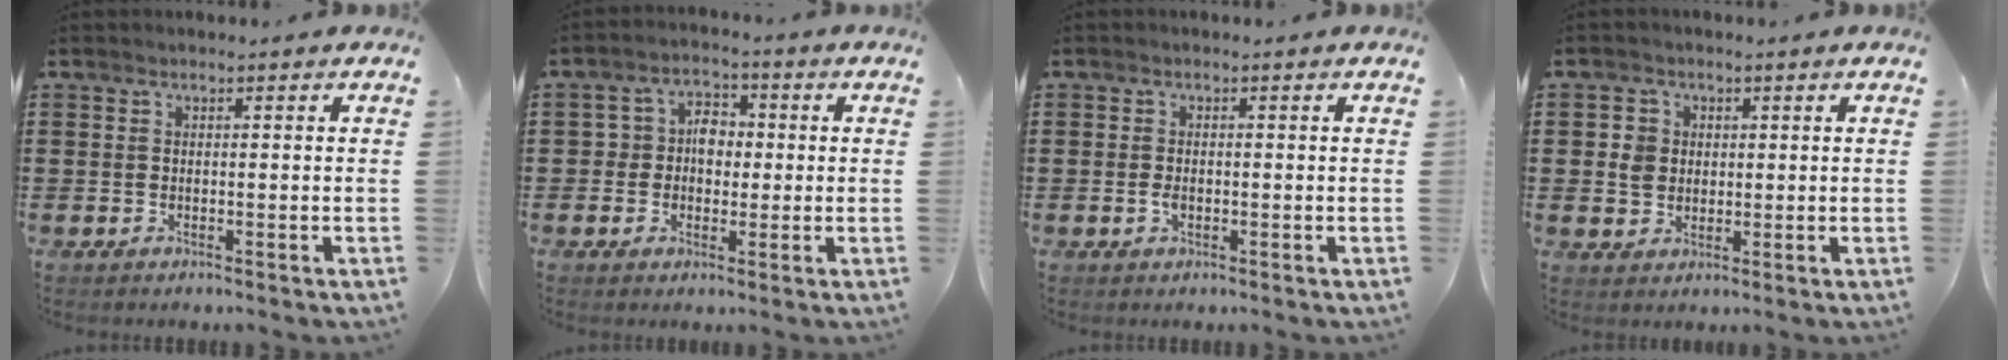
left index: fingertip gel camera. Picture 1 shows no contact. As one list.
[{"total": 4.5, "force": [-0.2, 3.7, 2.6], "torque": [-0.055, 0.010, -0.011]}, {"total": 1.5, "force": [-0.3, 0.8, 1.2], "torque": [-0.031, -0.003, -0.008]}, {"total": 3.0, "force": [0.5, 2.9, 0.7], "torque": [-0.026, 0.010, 0.006]}]